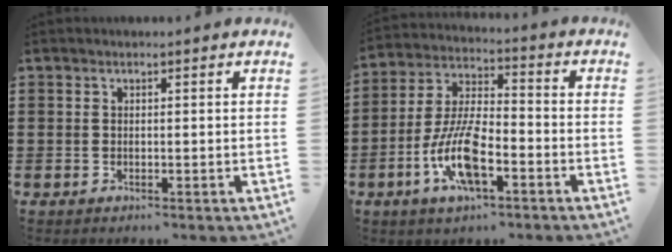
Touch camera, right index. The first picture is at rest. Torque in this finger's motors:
{"motor_torque": [2.14, 0.00, 1.05, 0.21]}